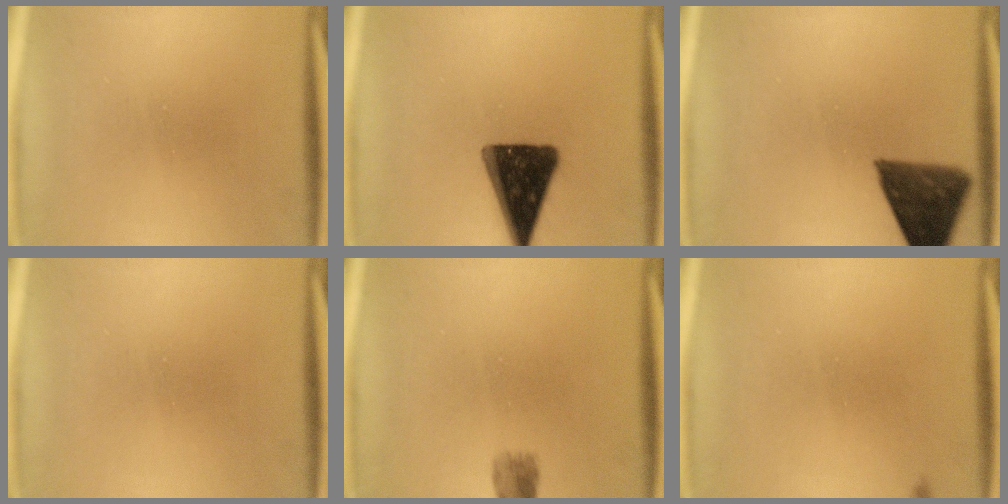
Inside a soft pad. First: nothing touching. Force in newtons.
{"total": 15.3}
{"total": 9.4}
{"total": 0.0}
{"total": 1.3}
{"total": 0.6}